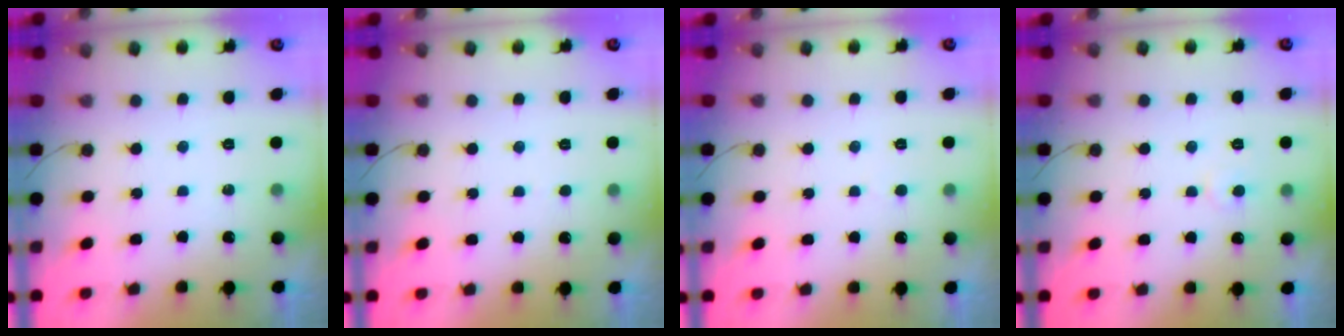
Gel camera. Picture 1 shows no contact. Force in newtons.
{"total": 0.7, "press": 0.7, "slide": 0.1}
{"total": 3.8, "press": 3.8, "slide": 0.4}
{"total": 3.9, "press": 3.9, "slide": 0.3}